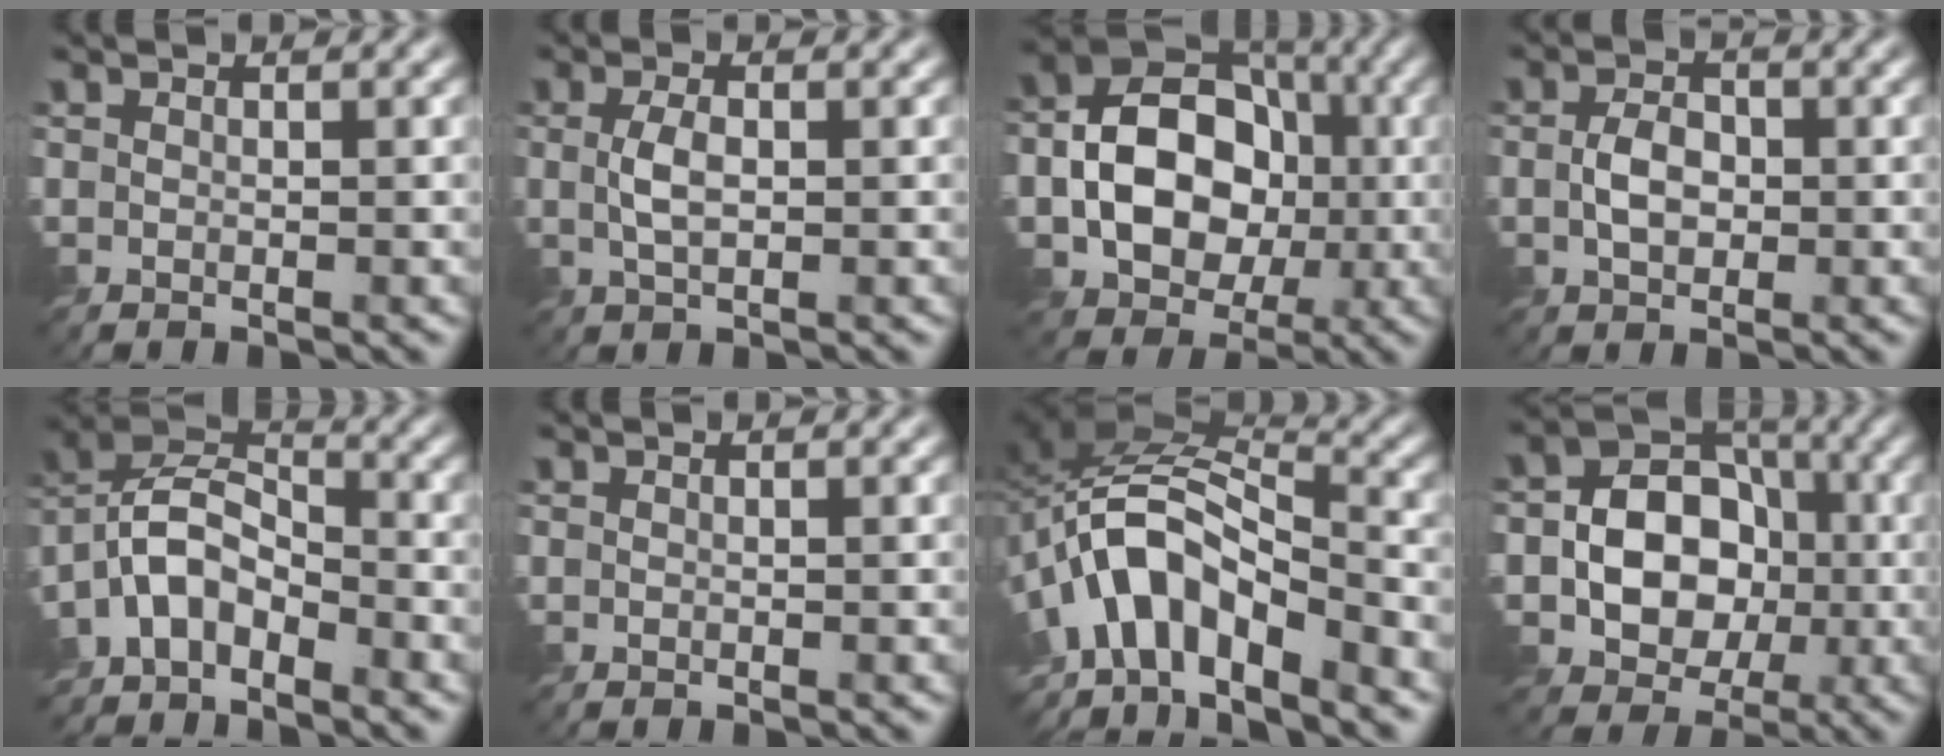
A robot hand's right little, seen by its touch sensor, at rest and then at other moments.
{"total": 2.1, "force": [0.1, 0.8, 2.0], "torque": [-0.046, 0.002, 0.002]}
{"total": 9.9, "force": [-0.9, 7.4, 6.5], "torque": [-0.101, 0.007, -0.024]}
{"total": 2.8, "force": [-0.2, 1.9, 2.1], "torque": [-0.044, 0.001, -0.006]}
{"total": 5.8, "force": [-3.9, 2.8, 3.3], "torque": [-0.067, 0.011, -0.087]}
{"total": 0.0}
{"total": 9.4, "force": [-5.3, 4.4, 6.4], "torque": [-0.103, 0.010, -0.104]}
{"total": 8.9, "force": [-1.0, 7.4, 5.0], "torque": [-0.054, 0.007, -0.030]}